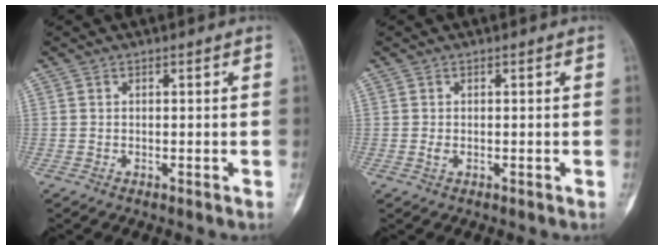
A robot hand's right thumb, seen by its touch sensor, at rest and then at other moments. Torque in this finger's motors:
{"motor_torque": [0.31, 0.00, 0.36, -0.17, -0.01]}